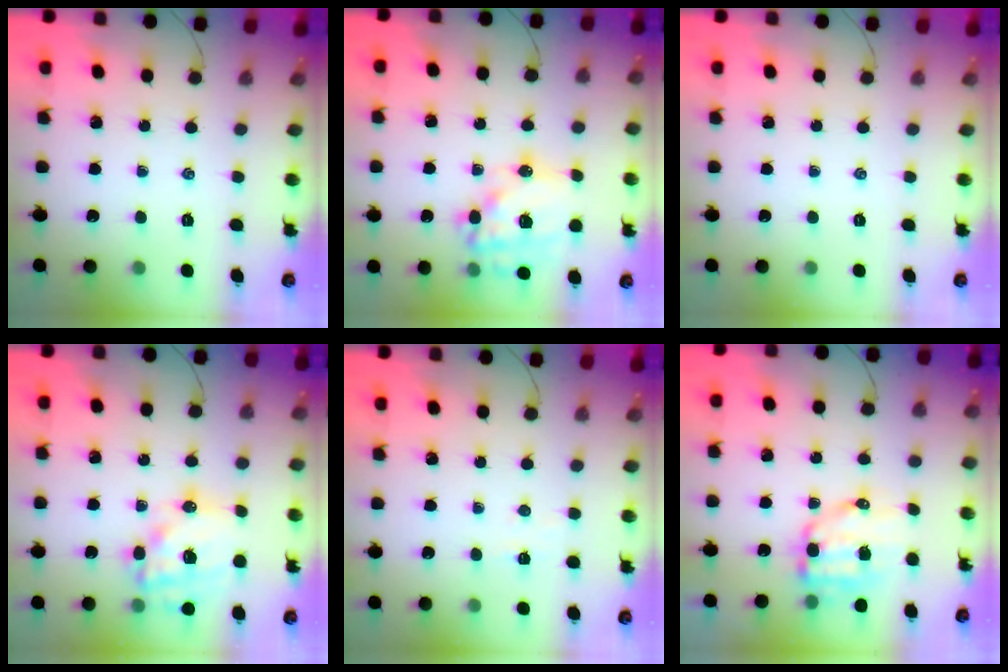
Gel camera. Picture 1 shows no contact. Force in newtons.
{"total": 17.5, "press": 17.1, "slide": 3.7}
{"total": 0.0}
{"total": 17.8, "press": 17.4, "slide": 3.7}
{"total": 3.2, "press": 3.0, "slide": 1.1}
{"total": 9.1, "press": 8.9, "slide": 1.9}